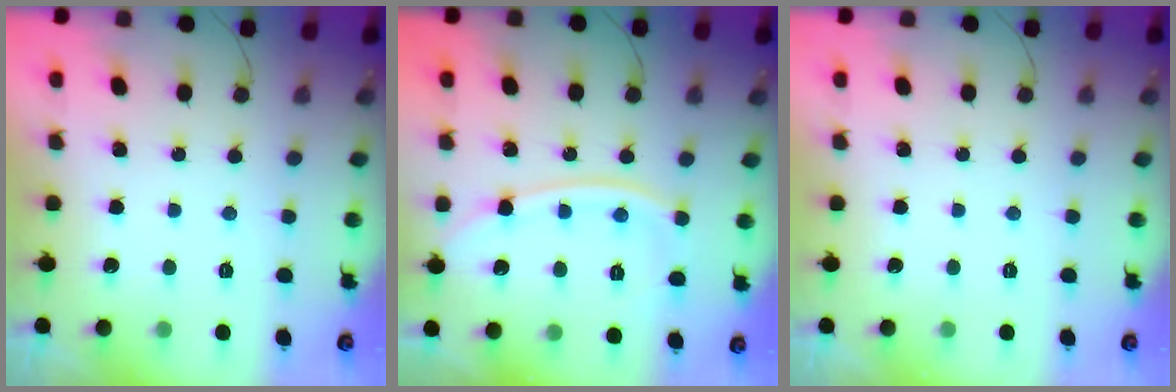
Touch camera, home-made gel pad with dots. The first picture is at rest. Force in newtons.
{"total": 11.7, "press": 11.6, "slide": 1.3}
{"total": 0.0}